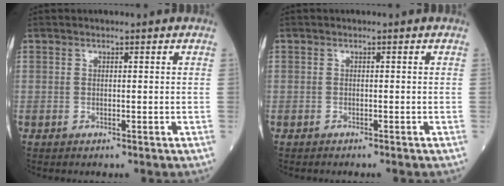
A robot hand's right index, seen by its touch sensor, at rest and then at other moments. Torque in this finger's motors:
{"motor_torque": [-0.16, -0.11, -0.78, -0.21]}